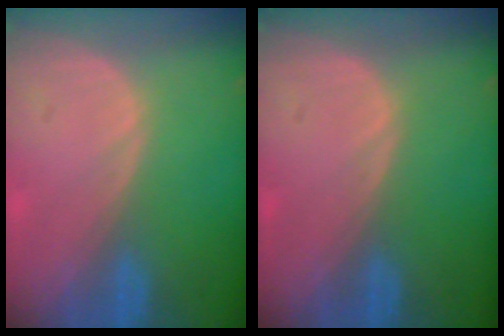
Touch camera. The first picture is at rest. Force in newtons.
{"total": 0.0}